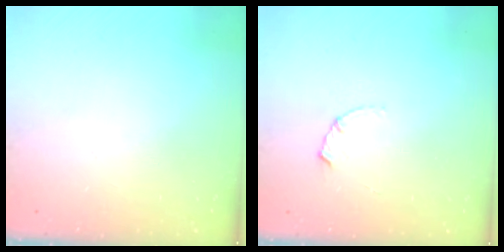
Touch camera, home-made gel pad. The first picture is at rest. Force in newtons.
{"total": 1.7, "press": 1.6, "slide": 0.3}